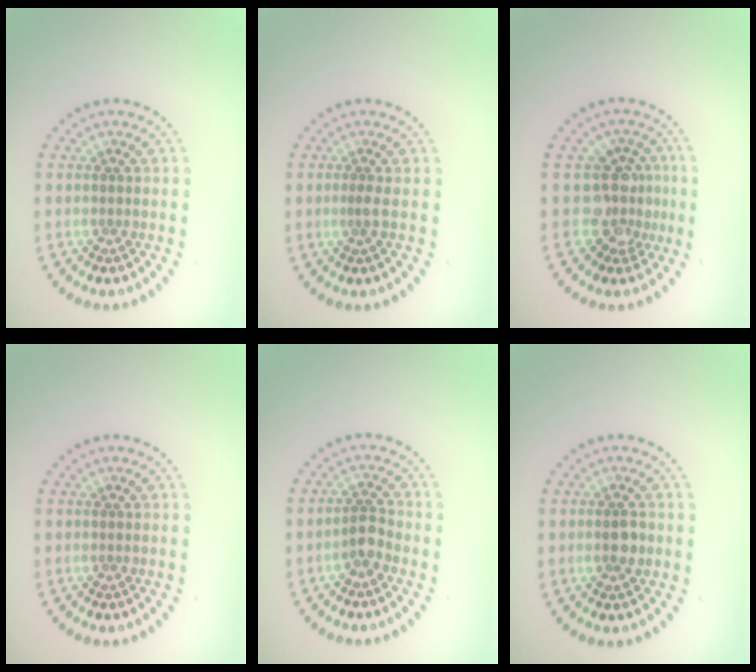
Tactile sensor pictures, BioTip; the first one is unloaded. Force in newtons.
{"total": 0.7, "press": 0.3, "slide": 0.7}
{"total": 3.5, "press": 2.6, "slide": 2.2}
{"total": 0.0}
{"total": 1.8, "press": 1.5, "slide": 1.0}
{"total": 1.7, "press": 1.7, "slide": 0.3}